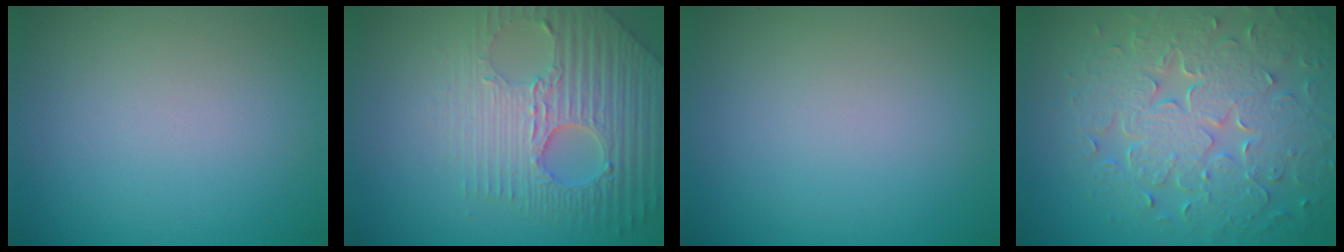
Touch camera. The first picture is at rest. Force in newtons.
{"total": 7.5, "press": 5.4, "slide": 5.2}
{"total": 0.0}
{"total": 8.9, "press": 6.2, "slide": 6.4}